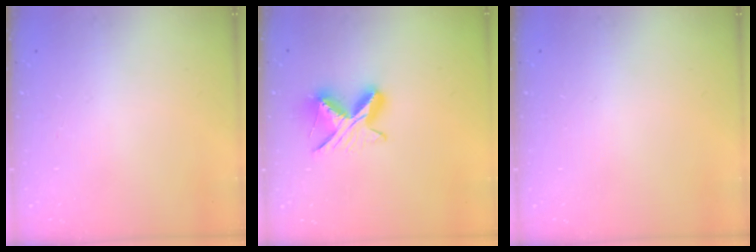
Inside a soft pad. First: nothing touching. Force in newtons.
{"total": 8.9, "press": 8.8, "slide": 1.0}
{"total": 0.0}